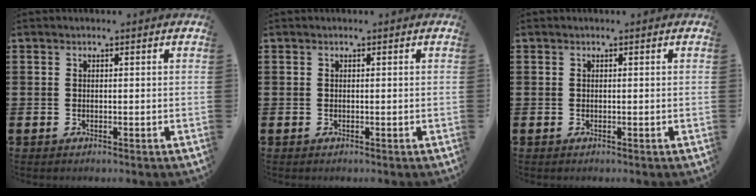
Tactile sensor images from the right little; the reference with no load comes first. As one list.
[{"total": 0.0}, {"total": 0.0}]